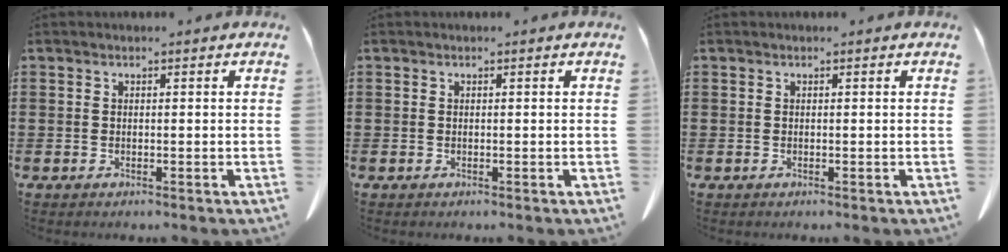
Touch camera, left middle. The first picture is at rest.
{"total": 0.0}
{"total": 0.0}